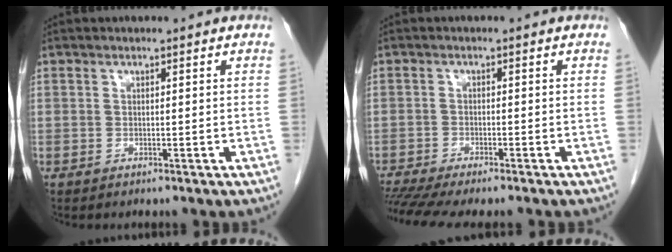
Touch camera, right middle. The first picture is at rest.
{"total": 8.3, "force": [-7.1, 0.6, 4.3], "torque": [-0.066, -0.008, -0.114]}